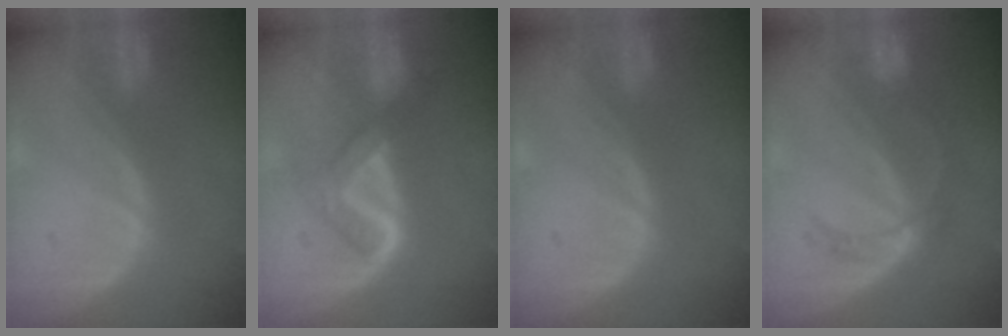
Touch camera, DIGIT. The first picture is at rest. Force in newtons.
{"total": 5.1, "press": 5.1, "slide": 0.8}
{"total": 0.0}
{"total": 5.3, "press": 4.8, "slide": 2.2}